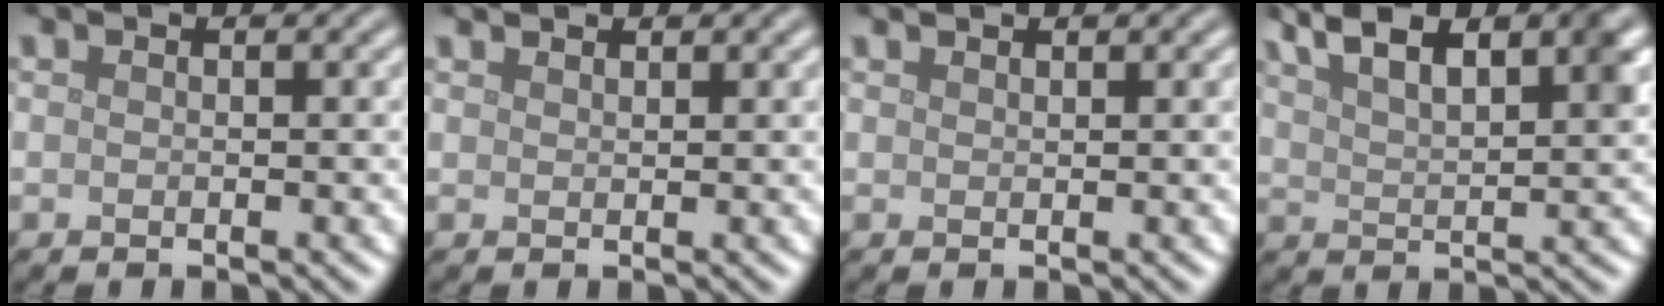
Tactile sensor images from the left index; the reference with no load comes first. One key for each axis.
{"total": 1.1, "fx": 1.1, "fy": 0.1, "fz": 0.2, "tx": -0.005, "ty": 0.000, "tz": 0.017}
{"total": 0.8, "fx": 0.7, "fy": 0.0, "fz": 0.1, "tx": -0.002, "ty": -0.001, "tz": 0.012}
{"total": 7.4, "fx": 4.6, "fy": 2.5, "fz": 5.3, "tx": -0.091, "ty": 0.018, "tz": 0.075}